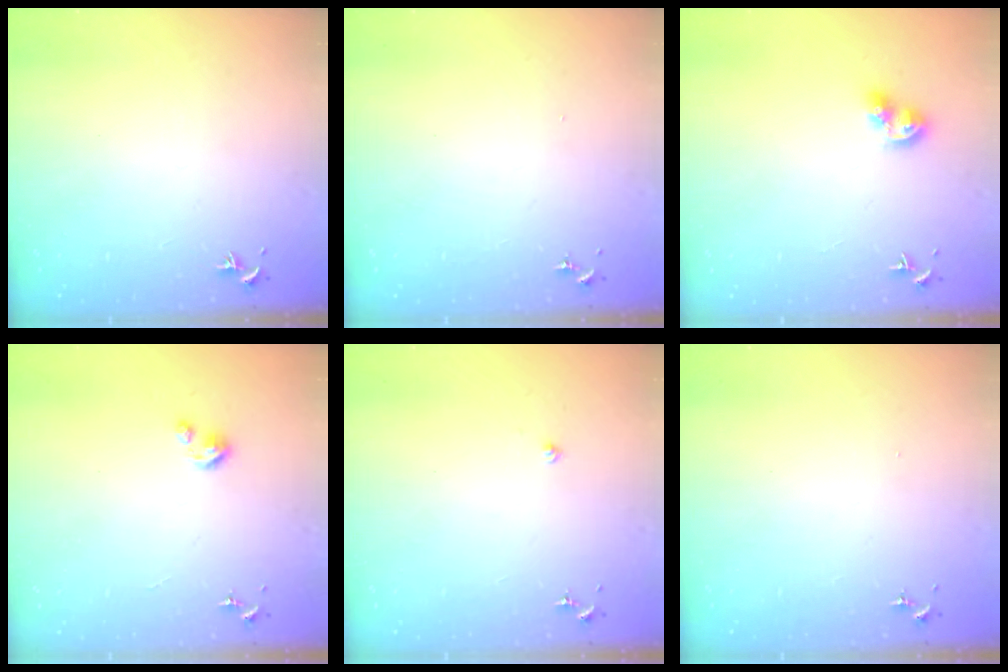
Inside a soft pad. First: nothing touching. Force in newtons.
{"total": 0.0}
{"total": 7.9, "press": 7.9, "slide": 0.4}
{"total": 3.7, "press": 3.6, "slide": 0.4}
{"total": 1.4, "press": 1.4, "slide": 0.2}
{"total": 0.0}